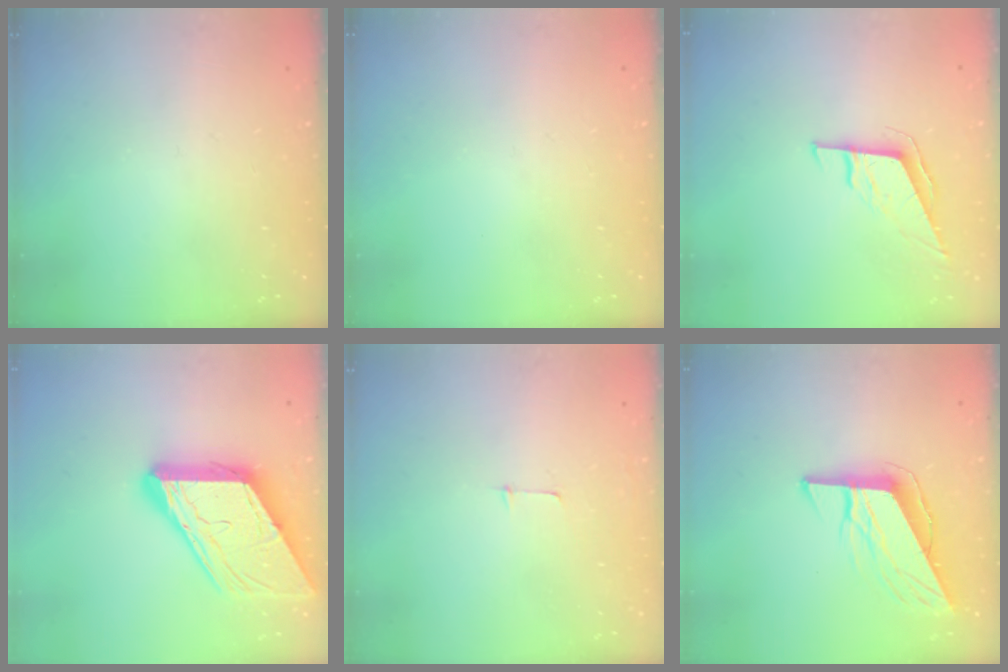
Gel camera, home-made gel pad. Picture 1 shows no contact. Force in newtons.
{"total": 0.0}
{"total": 6.0, "press": 5.9, "slide": 0.9}
{"total": 16.3, "press": 16.2, "slide": 1.9}
{"total": 3.7, "press": 3.7, "slide": 0.3}
{"total": 10.2, "press": 10.2, "slide": 0.6}